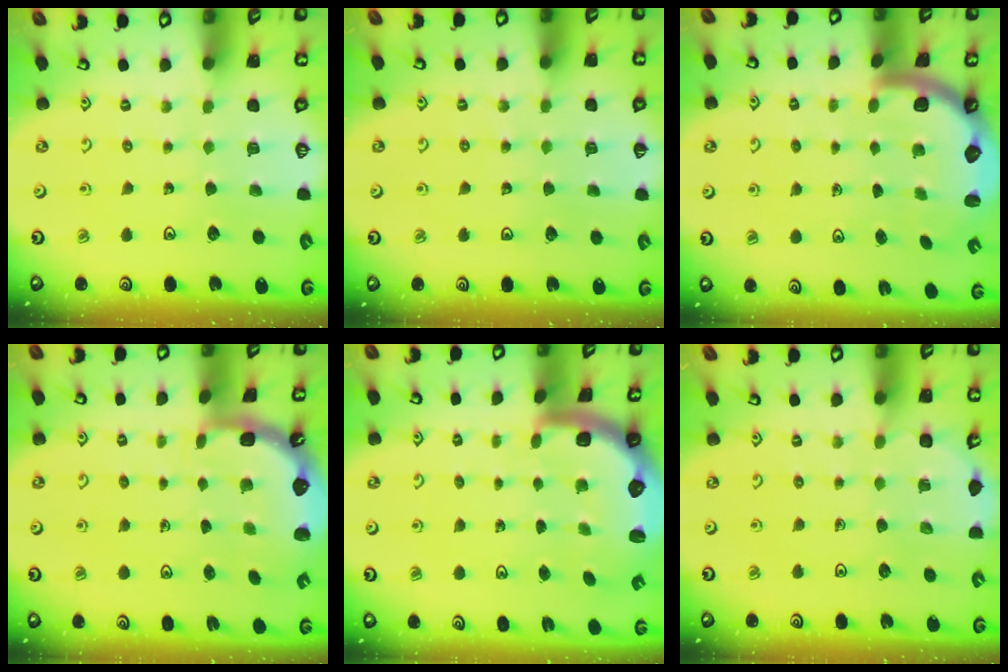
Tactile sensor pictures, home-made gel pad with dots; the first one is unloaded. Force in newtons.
{"total": 2.1, "press": 2.1, "slide": 0.2}
{"total": 2.8, "press": 2.8, "slide": 0.5}
{"total": 2.3, "press": 1.7, "slide": 1.6}
{"total": 2.8, "press": 2.5, "slide": 1.4}
{"total": 4.9, "press": 4.6, "slide": 1.6}